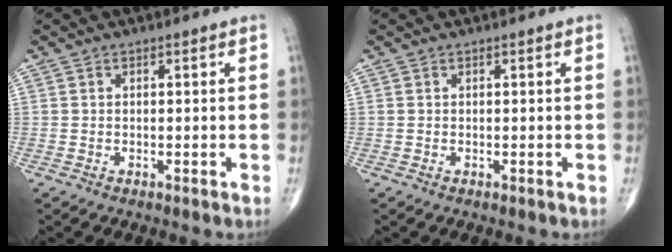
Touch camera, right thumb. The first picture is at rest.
{"total": 0.0}